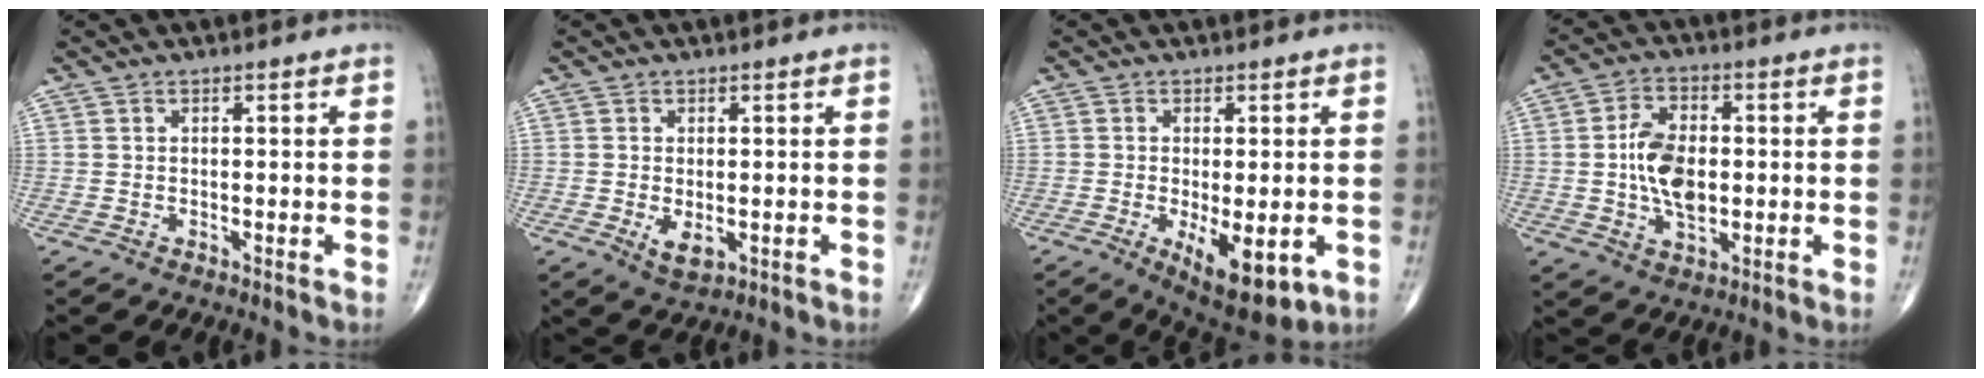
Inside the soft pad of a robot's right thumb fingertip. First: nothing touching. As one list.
[{"total": 3.6, "force": [-0.7, 1.9, 3.0], "torque": [-0.048, -0.009, -0.003]}, {"total": 10.6, "force": [-3.2, 4.1, 9.2], "torque": [-0.131, -0.017, -0.036]}, {"total": 10.0, "force": [-0.2, 5.9, 8.0], "torque": [-0.134, 0.004, -0.003]}]